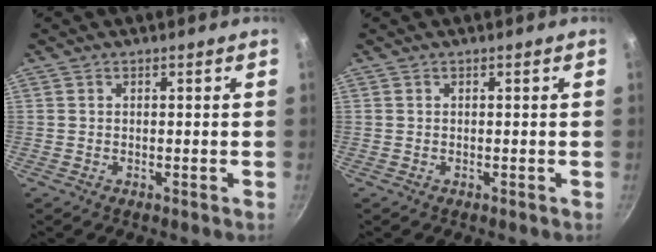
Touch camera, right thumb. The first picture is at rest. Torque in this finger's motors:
{"motor_torque": [-0.02, 0.00, 0.05, 0.00, 0.00]}